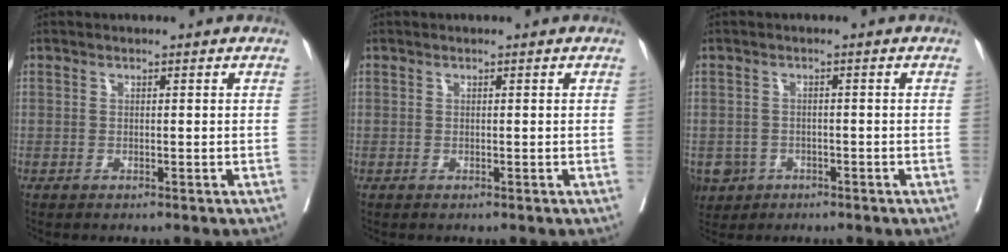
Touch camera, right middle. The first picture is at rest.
{"total": 0.0}
{"total": 4.7, "force": [-2.5, 3.9, 0.9], "torque": [-0.018, 0.004, -0.038]}